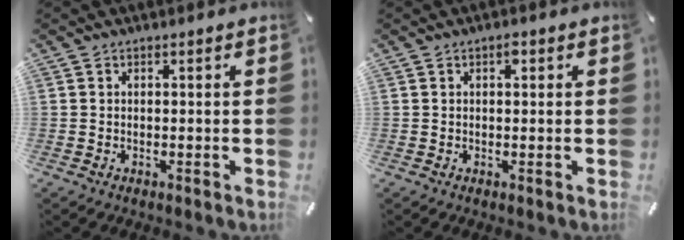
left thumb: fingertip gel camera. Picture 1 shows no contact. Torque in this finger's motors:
{"motor_torque": [0.21, 0.31, 0.14, -0.21, 0.04]}